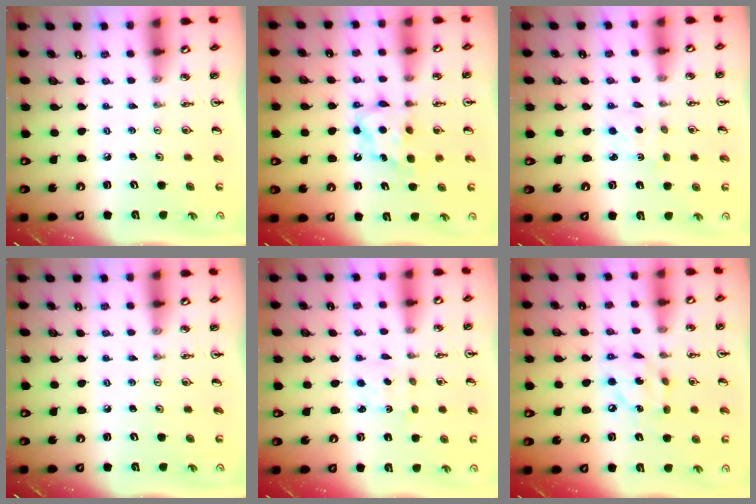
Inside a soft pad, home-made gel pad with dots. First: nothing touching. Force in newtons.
{"total": 6.5, "press": 6.5, "slide": 0.3}
{"total": 1.5, "press": 1.4, "slide": 0.4}
{"total": 0.0}
{"total": 2.0, "press": 2.0, "slide": 0.4}
{"total": 9.6, "press": 9.6, "slide": 0.5}